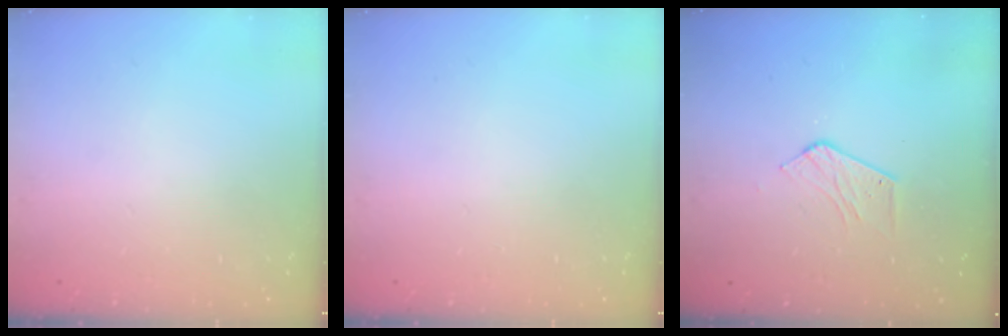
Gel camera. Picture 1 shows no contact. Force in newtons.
{"total": 0.0}
{"total": 3.6, "press": 3.5, "slide": 0.2}